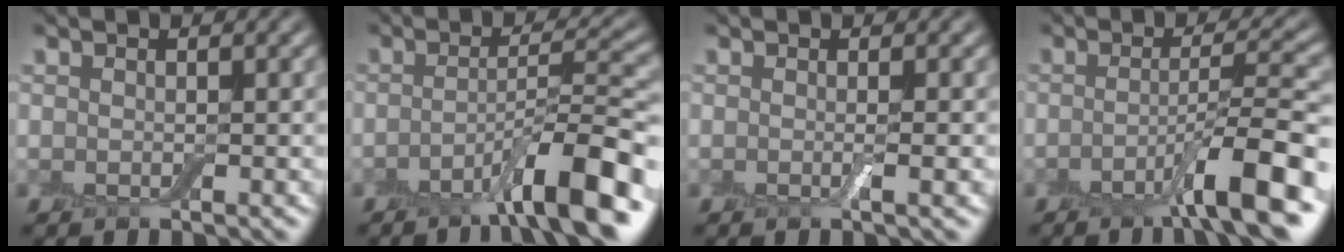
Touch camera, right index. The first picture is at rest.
{"total": 8.0, "force": [-4.4, 1.4, 6.6], "torque": [-0.092, 0.014, -0.075]}
{"total": 1.3, "force": [-0.2, 0.1, 1.3], "torque": [-0.022, -0.005, -0.006]}
{"total": 6.9, "force": [-3.1, 1.0, 6.1], "torque": [-0.088, 0.011, -0.057]}